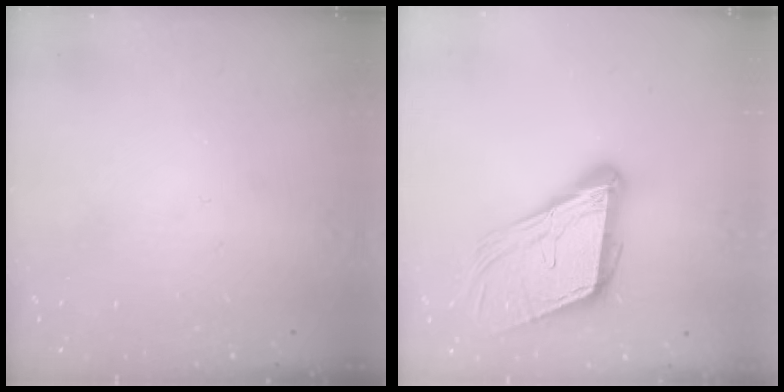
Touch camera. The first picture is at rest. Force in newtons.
{"total": 16.0, "press": 15.6, "slide": 3.7}